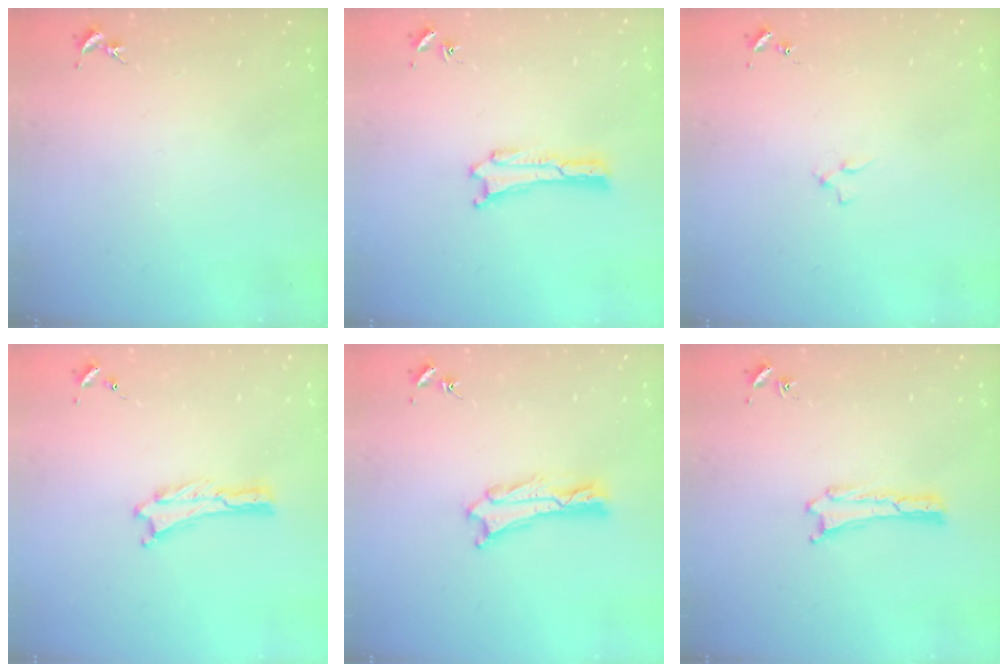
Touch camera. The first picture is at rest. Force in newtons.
{"total": 0.0}
{"total": 0.9, "press": 0.9, "slide": 0.2}
{"total": 0.0}
{"total": 1.1, "press": 1.1, "slide": 0.2}
{"total": 0.0}